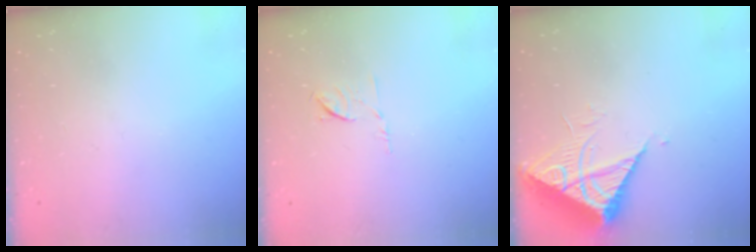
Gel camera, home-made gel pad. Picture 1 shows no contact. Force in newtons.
{"total": 6.1, "press": 6.0, "slide": 1.1}
{"total": 7.8, "press": 7.8, "slide": 0.8}